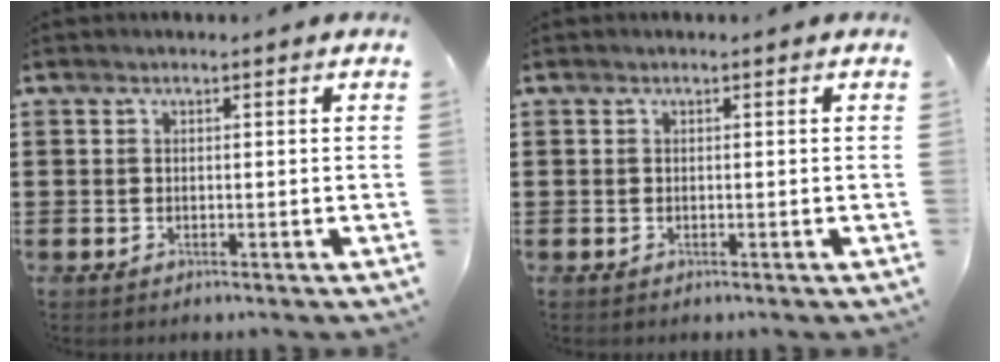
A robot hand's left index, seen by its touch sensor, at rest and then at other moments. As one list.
[{"total": 0.0}]